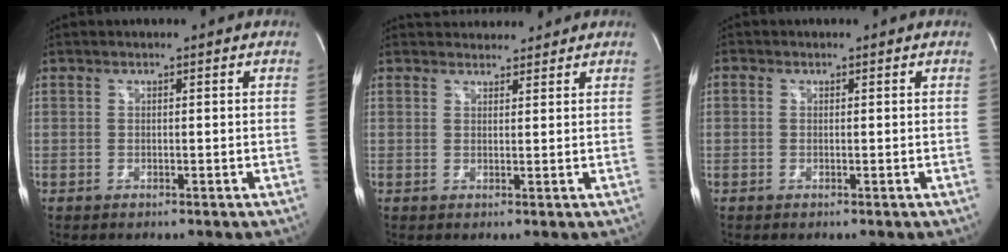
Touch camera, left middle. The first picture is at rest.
{"total": 4.7, "force": [4.4, 1.4, 0.5], "torque": [-0.006, 0.022, 0.064]}
{"total": 1.7, "force": [-0.6, -1.1, -1.2], "torque": [0.026, -0.013, -0.014]}